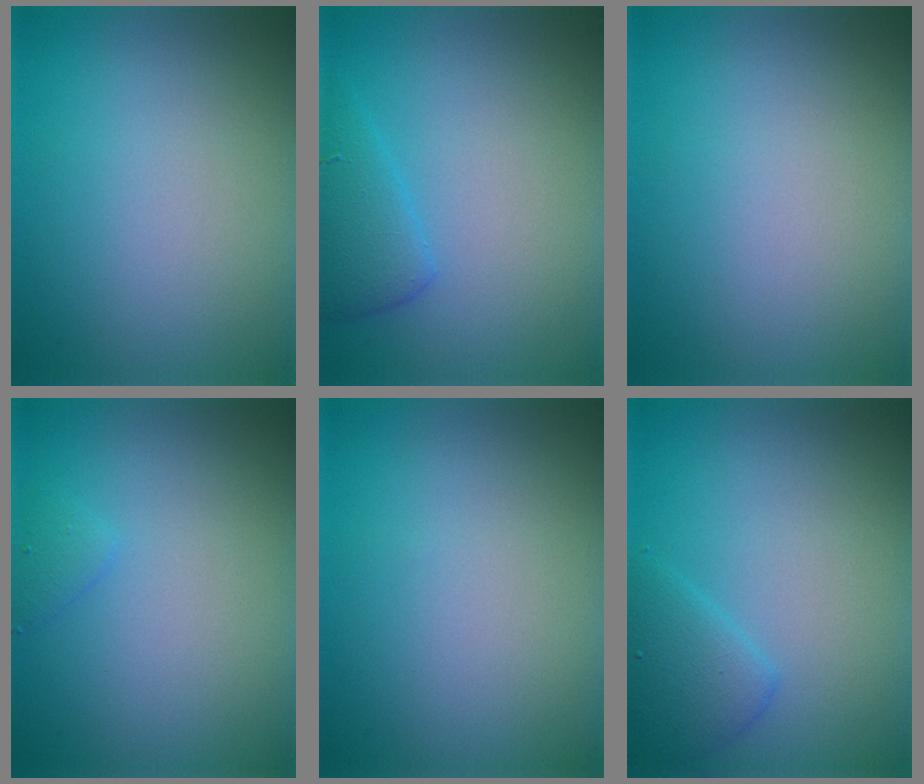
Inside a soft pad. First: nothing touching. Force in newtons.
{"total": 2.5, "press": 2.5, "slide": 0.2}
{"total": 0.0}
{"total": 0.9, "press": 0.9, "slide": 0.0}
{"total": 0.0}
{"total": 2.6, "press": 2.6, "slide": 0.2}